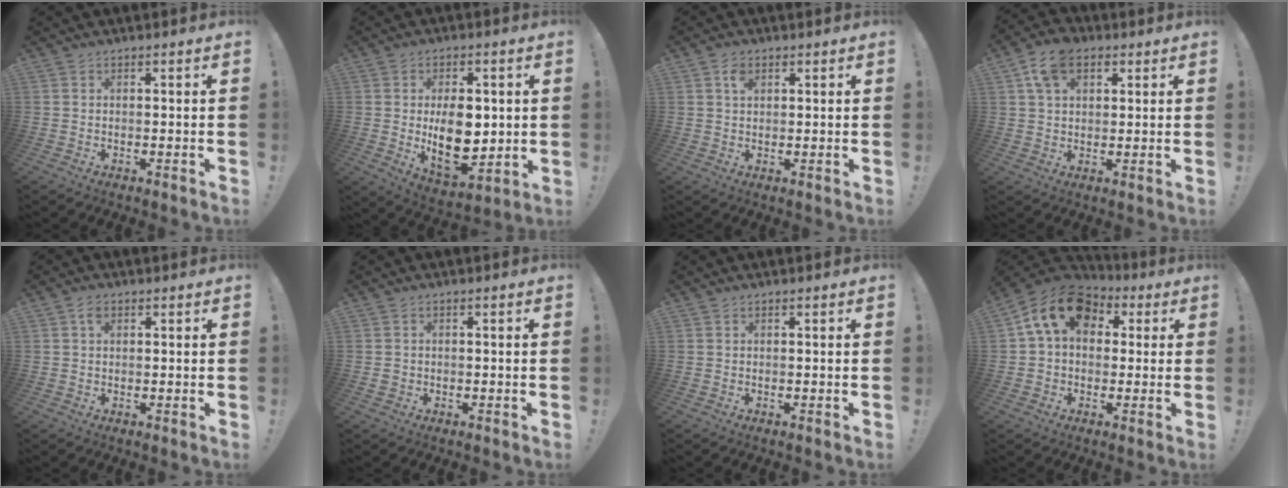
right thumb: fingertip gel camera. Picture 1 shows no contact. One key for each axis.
{"total": 14.3, "fx": 0.9, "fy": 9.1, "fz": 11.0, "tx": -0.164, "ty": -0.023, "tz": 0.020}
{"total": 3.1, "fx": 1.5, "fy": 2.0, "fz": 1.9, "tx": -0.020, "ty": -0.005, "tz": 0.022}
{"total": 9.6, "fx": 4.4, "fy": 6.0, "fz": 6.0, "tx": -0.100, "ty": 0.002, "tz": 0.084}
{"total": 2.3, "fx": 1.0, "fy": 1.5, "fz": 1.3, "tx": -0.014, "ty": -0.002, "tz": 0.015}
{"total": 1.3, "fx": 0.1, "fy": 1.2, "fz": 0.3, "tx": 0.003, "ty": 0.001, "tz": 0.000}
{"total": 0.0}
{"total": 14.5, "fx": 4.8, "fy": 9.9, "fz": 9.4, "tx": -0.163, "ty": 0.002, "tz": 0.090}